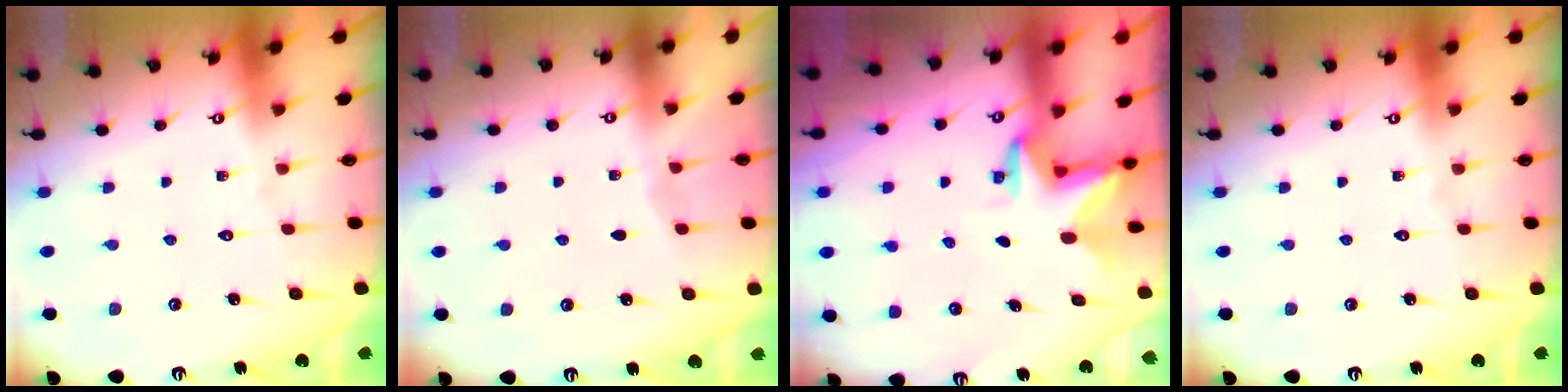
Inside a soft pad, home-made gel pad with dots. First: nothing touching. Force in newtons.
{"total": 2.3, "press": 2.3, "slide": 0.4}
{"total": 2.9, "press": 2.9, "slide": 0.2}
{"total": 0.0}